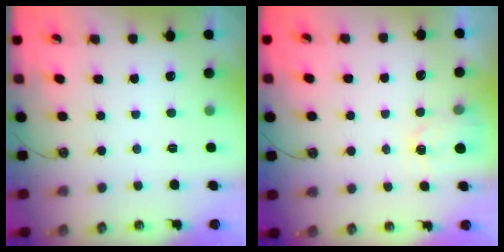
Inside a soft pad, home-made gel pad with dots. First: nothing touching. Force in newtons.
{"total": 1.9, "press": 1.9, "slide": 0.3}